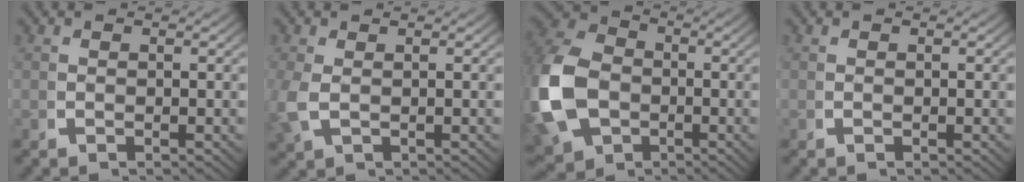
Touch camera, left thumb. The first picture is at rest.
{"total": 2.4, "force": [0.0, 1.5, 1.8], "torque": [-0.065, -0.012, 0.013]}
{"total": 13.8, "force": [-1.5, 10.7, 8.5], "torque": [-0.215, -0.050, -0.003]}
{"total": 0.0}